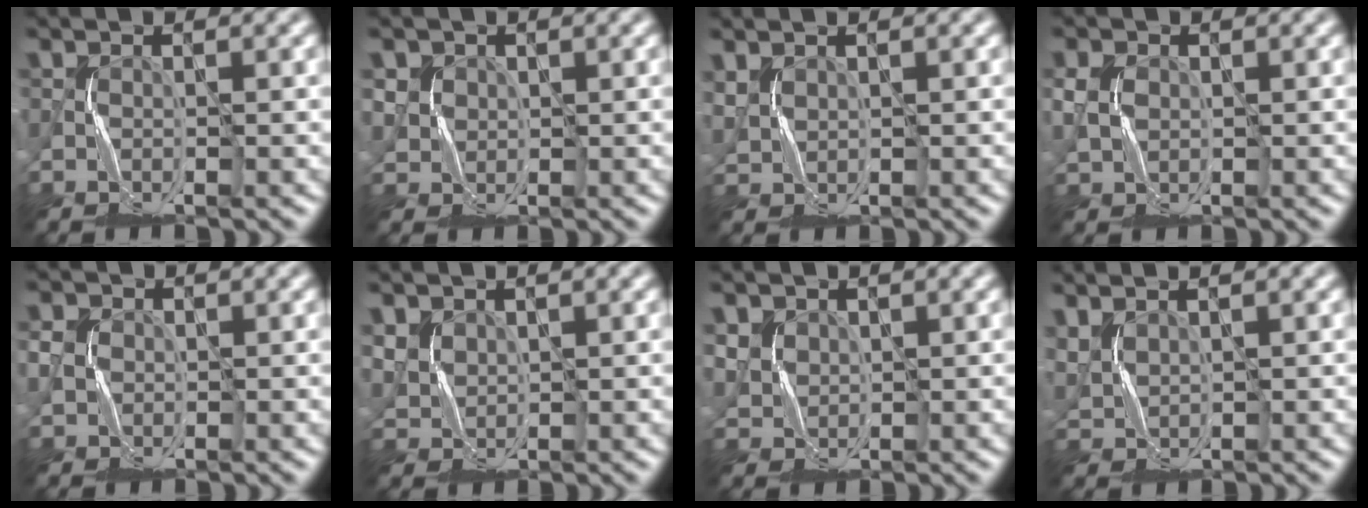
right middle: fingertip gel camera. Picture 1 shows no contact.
{"total": 2.1, "force": [0.9, 1.9, 0.3], "torque": [-0.032, -0.010, 0.032]}
{"total": 1.5, "force": [1.0, 0.9, 0.6], "torque": [-0.029, -0.002, 0.025]}
{"total": 1.9, "force": [0.4, 1.5, 1.1], "torque": [-0.035, -0.001, 0.007]}
{"total": 1.6, "force": [0.0, 1.5, 0.6], "torque": [-0.023, 0.000, -0.003]}
{"total": 2.3, "force": [1.4, 1.6, 0.8], "torque": [-0.036, -0.003, 0.033]}
{"total": 2.1, "force": [1.2, 1.6, 0.5], "torque": [-0.032, -0.007, 0.031]}
{"total": 2.4, "force": [1.8, 1.0, 1.3], "torque": [-0.047, 0.003, 0.042]}